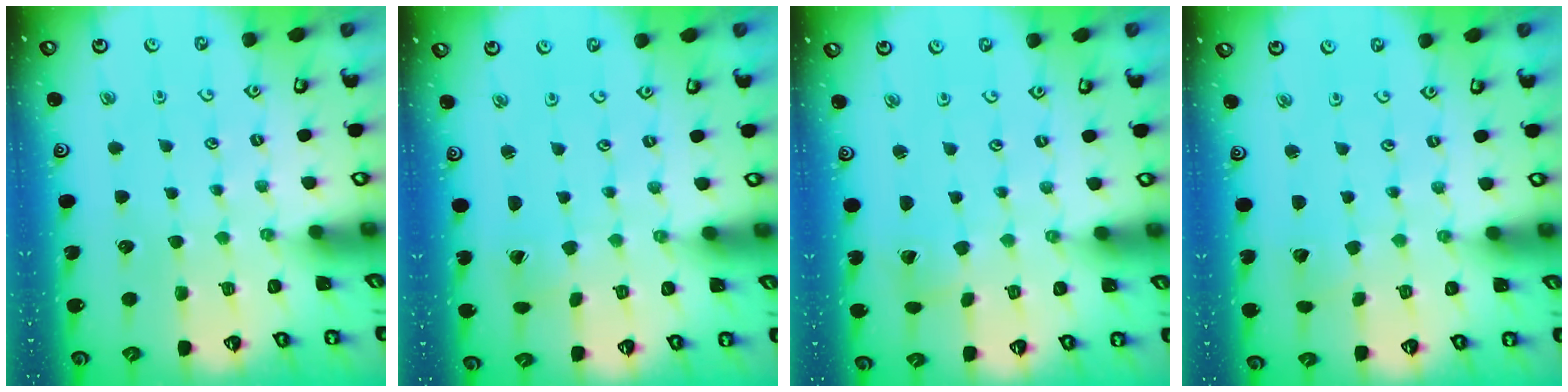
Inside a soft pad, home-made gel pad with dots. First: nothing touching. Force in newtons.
{"total": 0.8, "press": 0.8, "slide": 0.0}
{"total": 2.3, "press": 2.3, "slide": 0.2}
{"total": 1.2, "press": 1.2, "slide": 0.0}